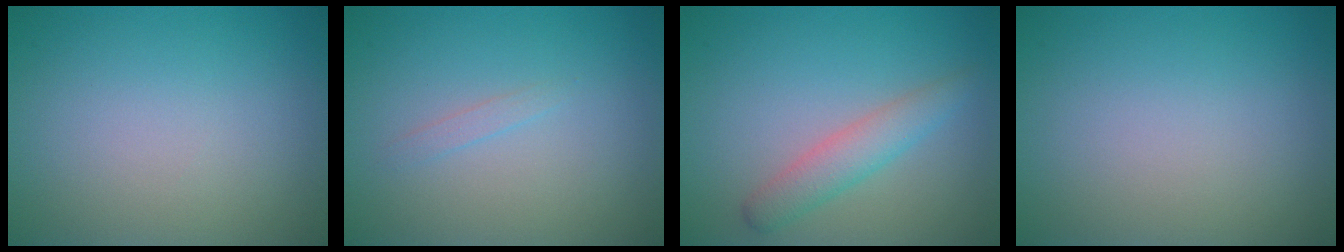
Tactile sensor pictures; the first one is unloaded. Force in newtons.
{"total": 0.7, "press": 0.7, "slide": 0.0}
{"total": 2.7, "press": 2.7, "slide": 0.1}
{"total": 0.0}